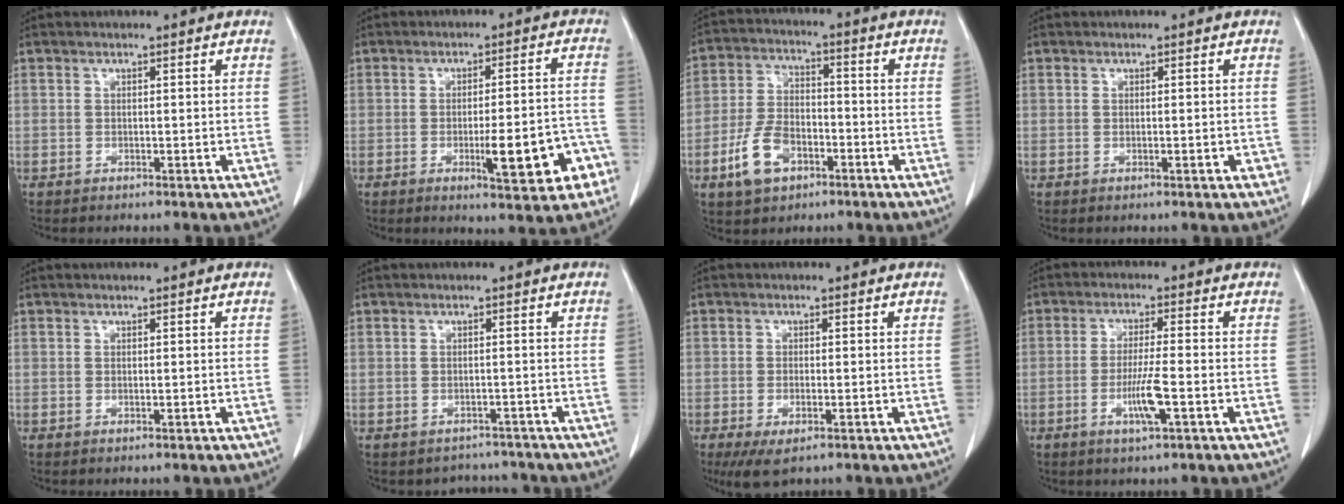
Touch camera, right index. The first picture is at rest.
{"total": 10.7, "force": [-4.1, 2.1, 9.7], "torque": [-0.122, 0.011, -0.048]}
{"total": 9.2, "force": [-4.1, 5.6, 5.9], "torque": [-0.134, 0.011, -0.073]}
{"total": 1.6, "force": [-0.4, 0.4, 1.5], "torque": [-0.024, 0.000, -0.002]}
{"total": 0.0}
{"total": 3.1, "force": [-2.6, 1.6, -0.4], "torque": [0.005, 0.014, -0.033]}
{"total": 4.6, "force": [-2.2, 1.6, 3.7], "torque": [-0.068, -0.012, -0.029]}
{"total": 5.9, "force": [-2.0, 0.0, 5.6], "torque": [-0.106, -0.010, -0.037]}